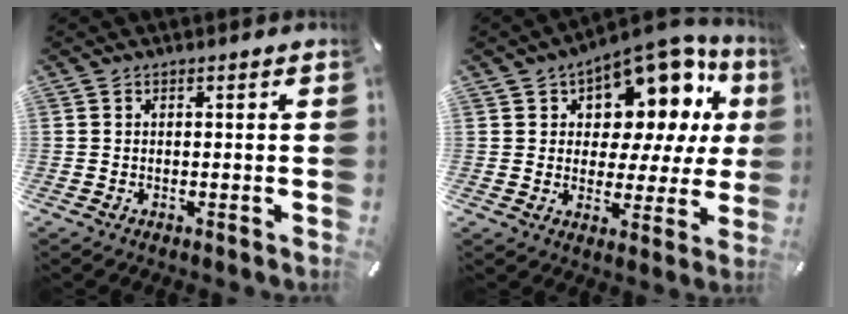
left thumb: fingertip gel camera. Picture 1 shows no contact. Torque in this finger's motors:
{"motor_torque": [2.15, 2.86, 0.21, -0.04, 0.13]}